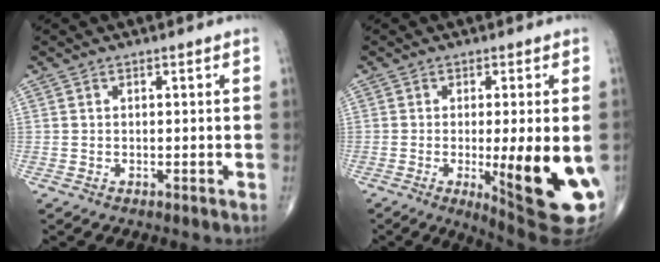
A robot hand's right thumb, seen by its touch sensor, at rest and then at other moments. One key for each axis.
{"total": 16.2, "fx": -3.4, "fy": 3.3, "fz": 15.4, "tx": -0.172, "ty": -0.027, "tz": -0.032}